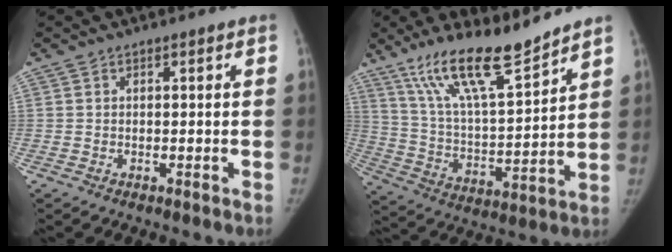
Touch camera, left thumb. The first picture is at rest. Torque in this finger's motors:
{"motor_torque": [0.72, 0.15, 1.29, -1.49, 0.12]}